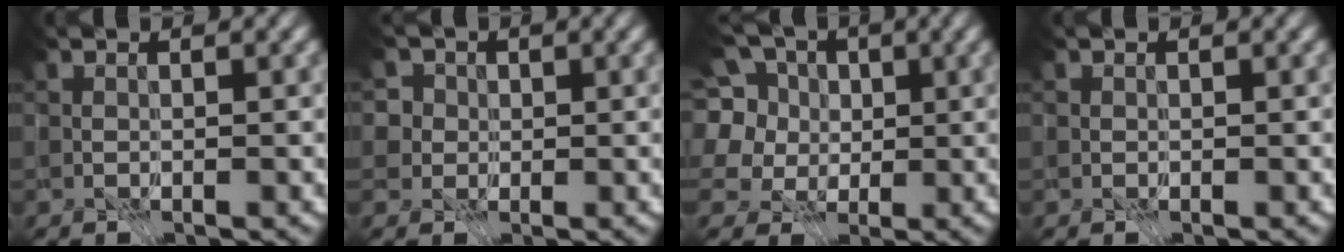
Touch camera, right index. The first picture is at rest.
{"total": 5.6, "force": [3.1, 4.0, 2.6], "torque": [-0.038, 0.009, 0.024]}
{"total": 5.9, "force": [2.1, 4.3, 3.4], "torque": [-0.083, 0.017, 0.019]}
{"total": 0.8, "force": [0.4, 0.6, 0.4], "torque": [-0.005, 0.004, 0.002]}